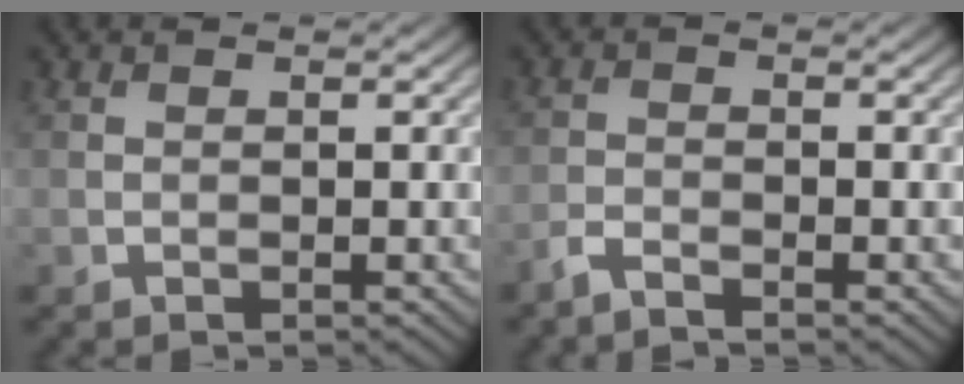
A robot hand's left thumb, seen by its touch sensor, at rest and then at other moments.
{"total": 2.1, "force": [-1.8, 0.3, 0.9], "torque": [-0.025, -0.005, -0.045]}